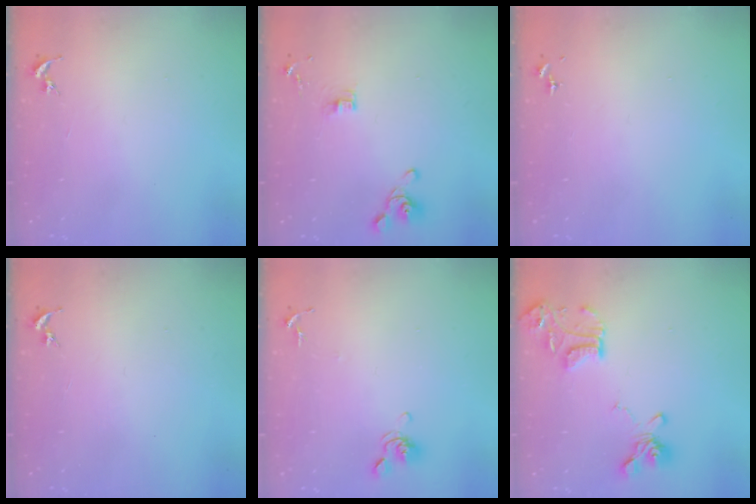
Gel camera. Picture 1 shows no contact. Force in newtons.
{"total": 7.7, "press": 7.3, "slide": 2.3}
{"total": 0.0}
{"total": 0.0}
{"total": 6.9, "press": 6.7, "slide": 1.6}
{"total": 15.9, "press": 15.8, "slide": 1.7}